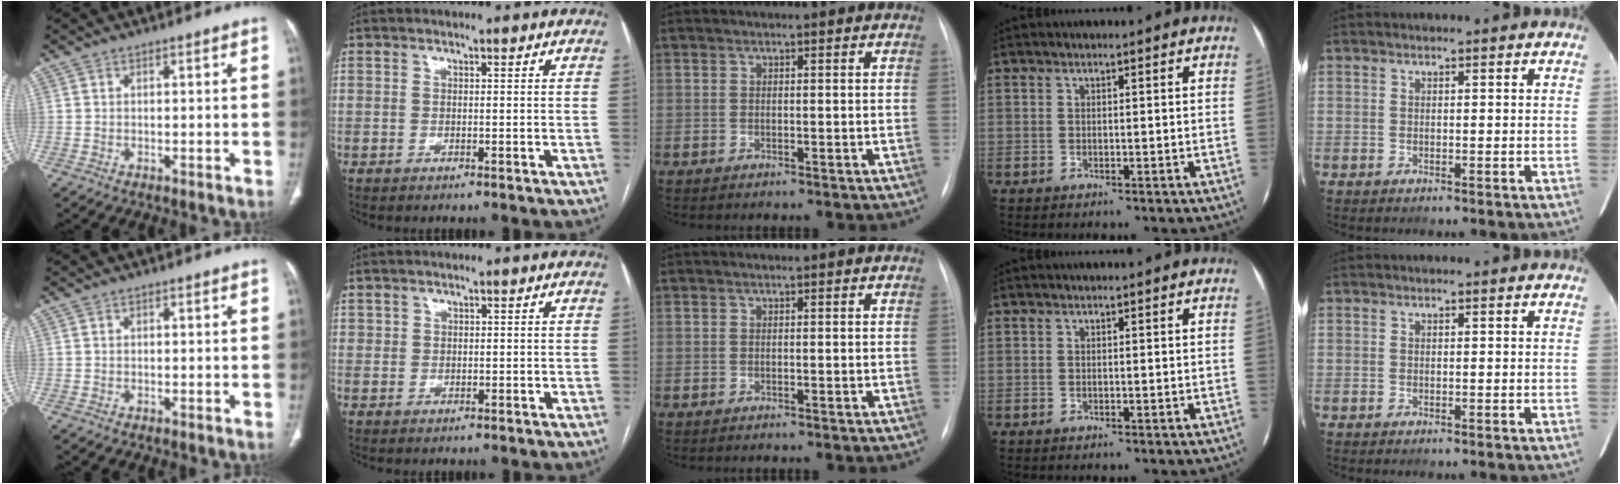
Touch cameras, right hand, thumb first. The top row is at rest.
{"index": {"total": 1.2, "force": [0.7, 1.0, 0.2], "torque": [0.007, 0.000, 0.009]}}